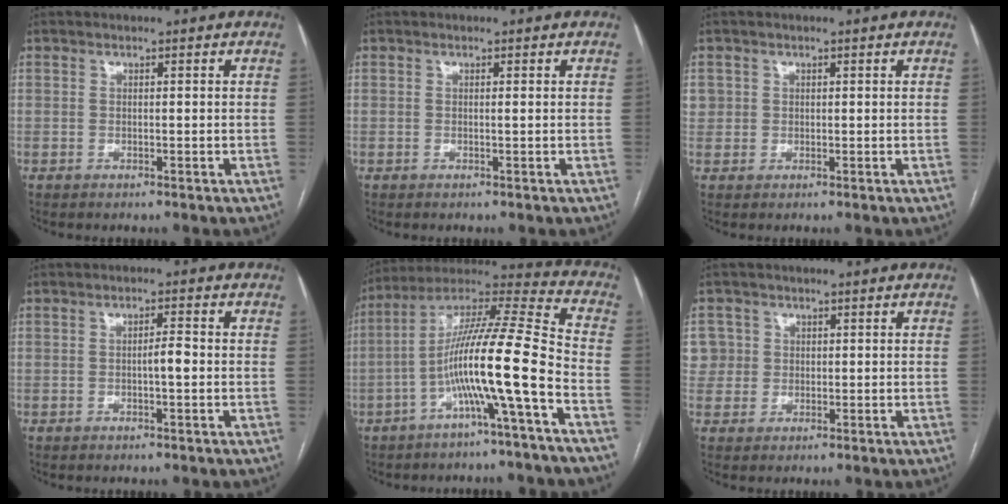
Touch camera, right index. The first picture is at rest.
{"total": 0.0}
{"total": 2.4, "force": [0.6, 2.2, 0.4], "torque": [0.001, 0.010, 0.014]}
{"total": 2.4, "force": [-0.4, 0.3, 2.3], "torque": [-0.037, 0.003, -0.008]}
{"total": 15.3, "force": [-5.3, -0.7, 14.4], "torque": [-0.254, 0.018, -0.100]}
{"total": 4.4, "force": [1.1, 4.3, -0.1], "torque": [0.016, 0.017, 0.024]}